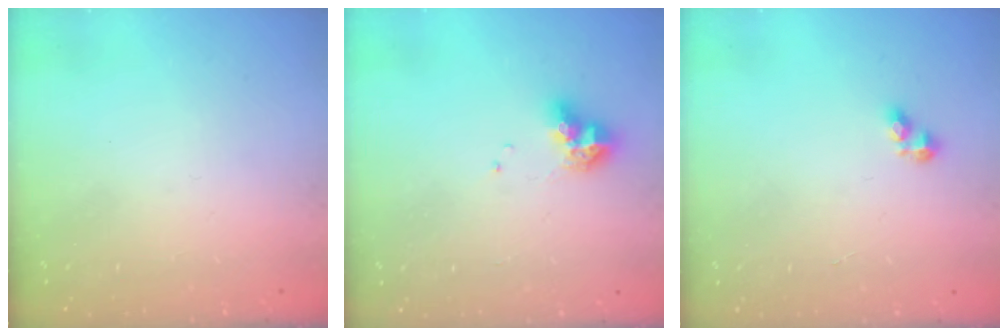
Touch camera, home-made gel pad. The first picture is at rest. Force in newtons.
{"total": 8.5, "press": 8.5, "slide": 1.1}
{"total": 2.7, "press": 2.6, "slide": 0.5}